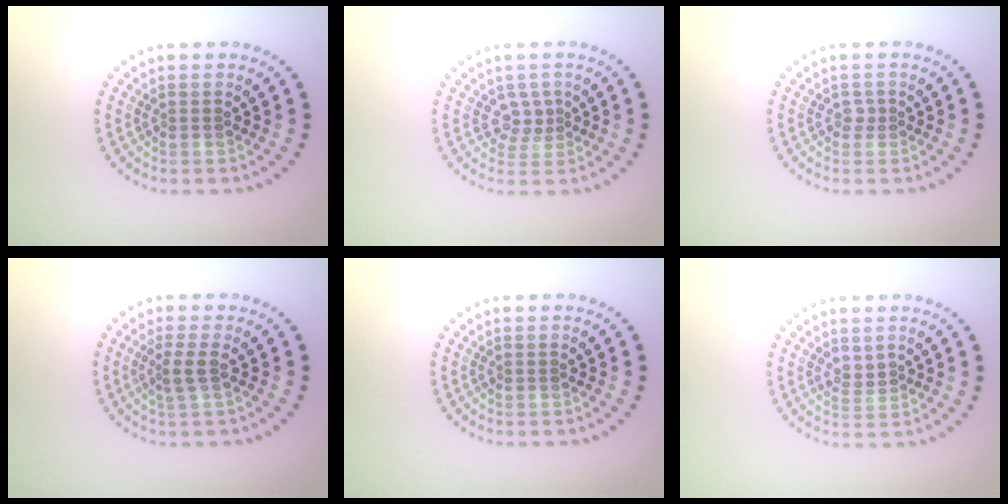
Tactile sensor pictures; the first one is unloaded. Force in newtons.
{"total": 1.9, "press": 1.4, "slide": 1.3}
{"total": 0.7, "press": 0.5, "slide": 0.5}
{"total": 1.7, "press": 1.3, "slide": 1.1}
{"total": 0.0}
{"total": 1.2, "press": 0.9, "slide": 0.9}